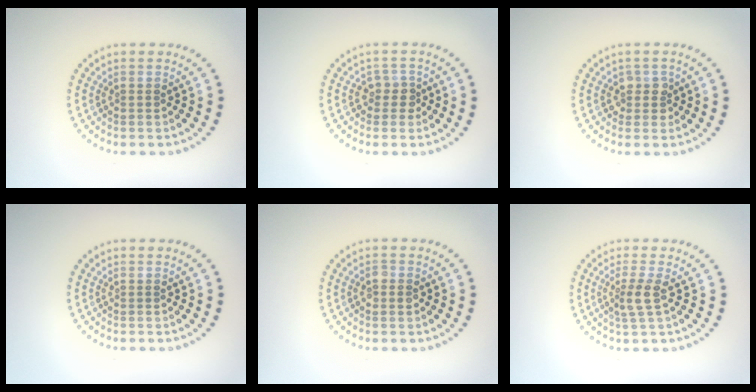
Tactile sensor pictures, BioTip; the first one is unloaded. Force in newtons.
{"total": 1.9, "press": 1.6, "slide": 1.1}
{"total": 1.6, "press": 1.5, "slide": 0.7}
{"total": 0.0}
{"total": 1.0, "press": 1.0, "slide": 0.1}
{"total": 2.1, "press": 1.7, "slide": 1.3}